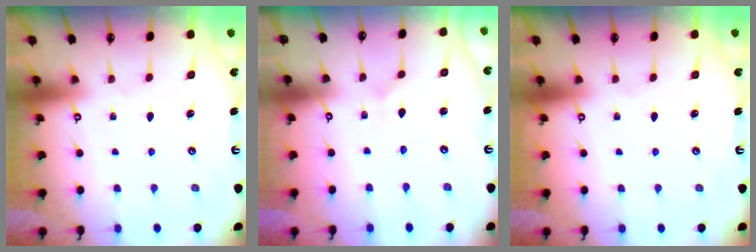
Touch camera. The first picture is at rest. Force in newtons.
{"total": 1.5, "press": 1.5, "slide": 0.0}
{"total": 0.0}